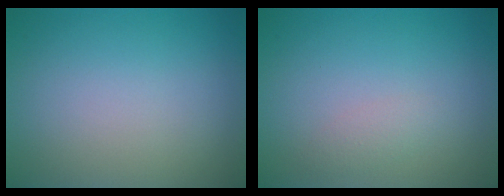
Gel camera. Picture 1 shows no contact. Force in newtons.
{"total": 1.0, "press": 1.0, "slide": 0.0}